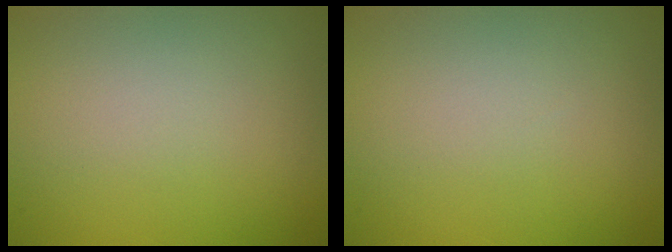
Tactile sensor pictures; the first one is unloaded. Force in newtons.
{"total": 0.0}